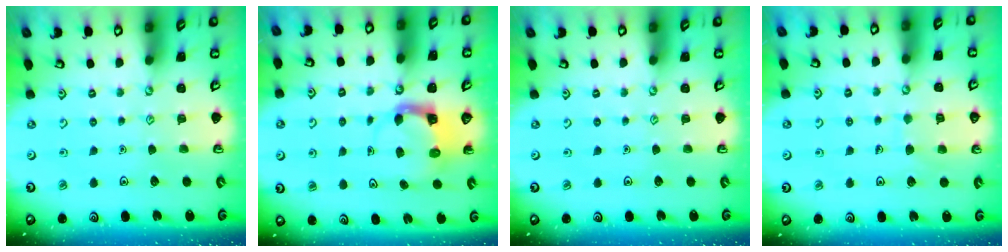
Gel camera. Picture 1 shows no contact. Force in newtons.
{"total": 3.8, "press": 3.8, "slide": 0.3}
{"total": 0.0}
{"total": 5.9, "press": 5.9, "slide": 0.4}